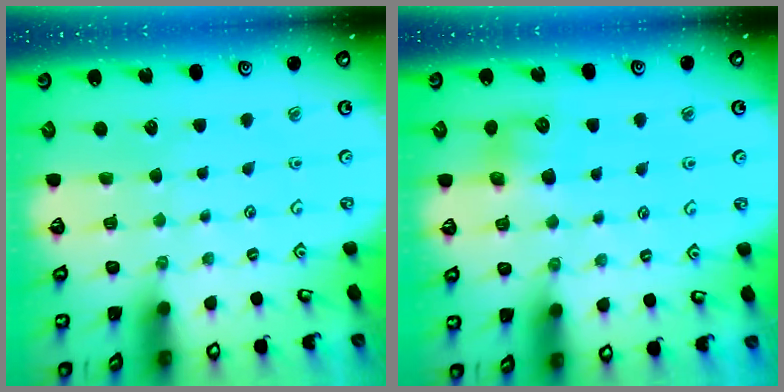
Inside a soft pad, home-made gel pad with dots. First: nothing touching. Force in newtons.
{"total": 6.5, "press": 6.5, "slide": 0.5}